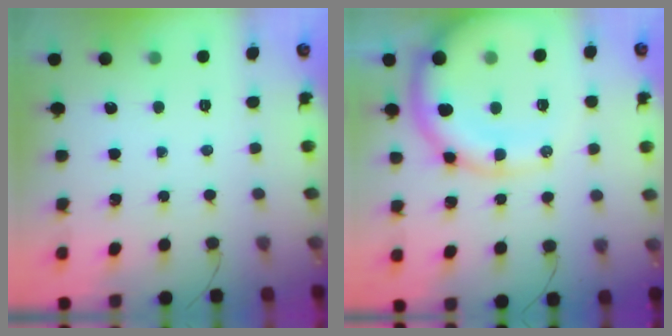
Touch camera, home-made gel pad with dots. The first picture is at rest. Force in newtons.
{"total": 17.1, "press": 16.8, "slide": 3.1}